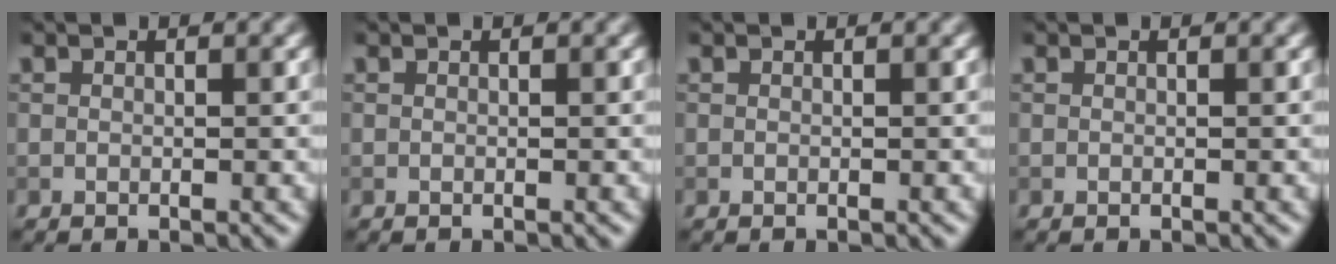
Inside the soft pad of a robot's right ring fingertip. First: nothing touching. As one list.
[{"total": 0.0}, {"total": 0.0}, {"total": 0.0}]